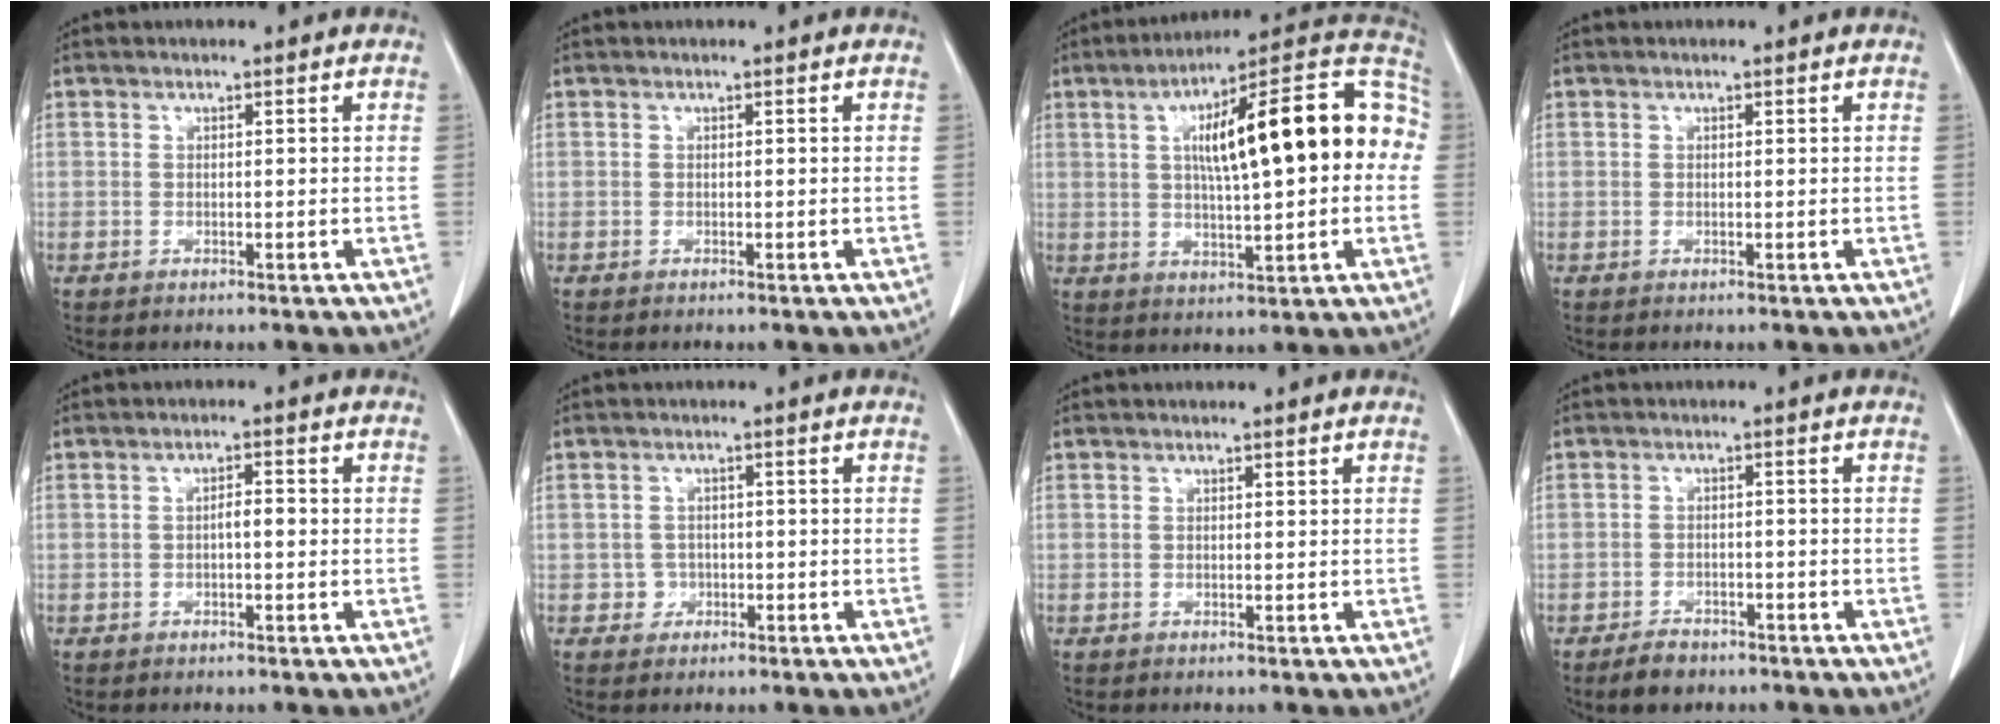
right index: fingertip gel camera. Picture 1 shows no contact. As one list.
[{"total": 0.0}, {"total": 21.6, "force": [3.0, 5.0, 20.8], "torque": [-0.306, 0.050, 0.040]}, {"total": 0.0}, {"total": 2.0, "force": [-0.2, 0.6, 1.9], "torque": [-0.030, 0.005, -0.005]}, {"total": 2.0, "force": [-0.6, 1.9, 0.0], "torque": [0.011, 0.011, -0.013]}, {"total": 0.0}, {"total": 3.5, "force": [-2.7, 1.9, 1.3], "torque": [-0.024, 0.002, -0.039]}]